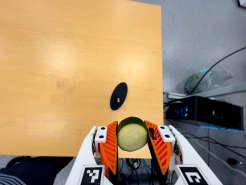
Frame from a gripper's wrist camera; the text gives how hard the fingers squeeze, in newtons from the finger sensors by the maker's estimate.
{"total": 11.6, "left": 10.8, "right": 12.3}